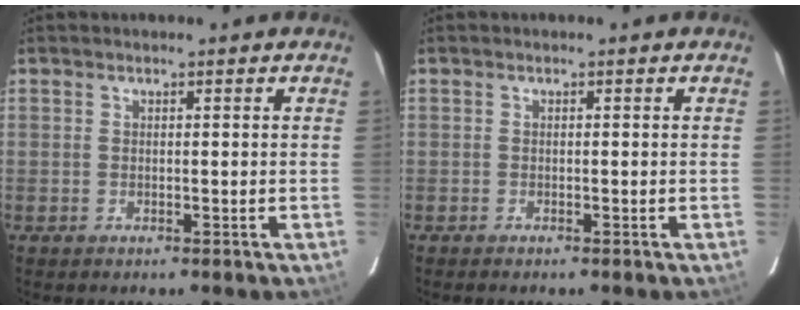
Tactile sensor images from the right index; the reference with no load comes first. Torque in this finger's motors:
{"motor_torque": [-0.04, -0.01, 0.04, 0.01]}